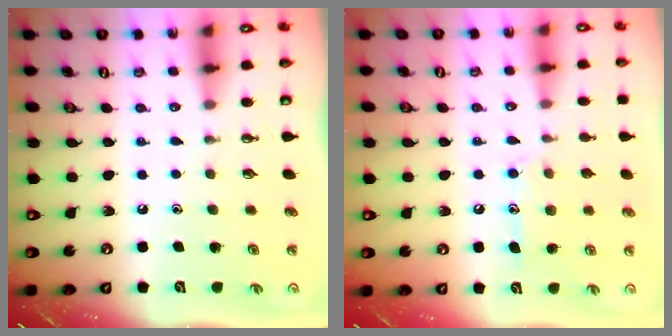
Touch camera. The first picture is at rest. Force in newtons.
{"total": 10.3, "press": 10.3, "slide": 0.8}